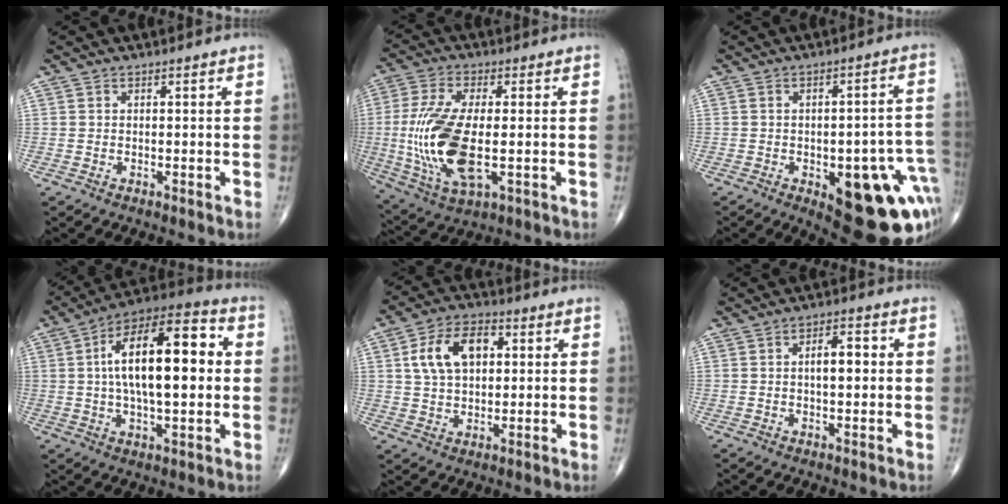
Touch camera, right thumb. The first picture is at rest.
{"total": 16.8, "force": [-1.7, 7.0, 15.2], "torque": [-0.334, -0.012, -0.022]}
{"total": 20.1, "force": [-6.2, 7.9, 17.4], "torque": [-0.164, 0.025, -0.054]}
{"total": 20.3, "force": [2.4, 8.4, 18.3], "torque": [-0.287, 0.026, 0.031]}
{"total": 11.3, "force": [2.7, 7.1, 8.4], "torque": [-0.136, 0.010, 0.045]}
{"total": 5.1, "force": [0.5, 2.3, 4.5], "torque": [-0.064, 0.010, 0.003]}